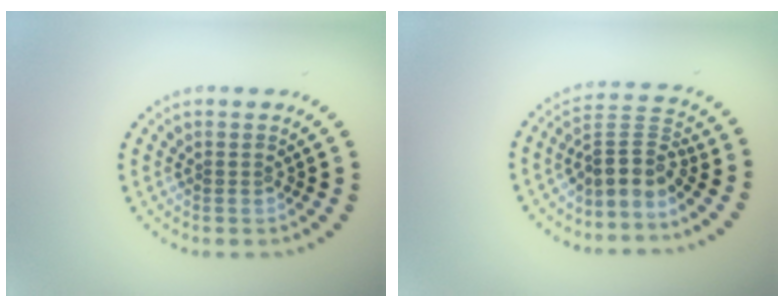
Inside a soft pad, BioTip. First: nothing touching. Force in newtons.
{"total": 3.3, "press": 2.4, "slide": 2.2}